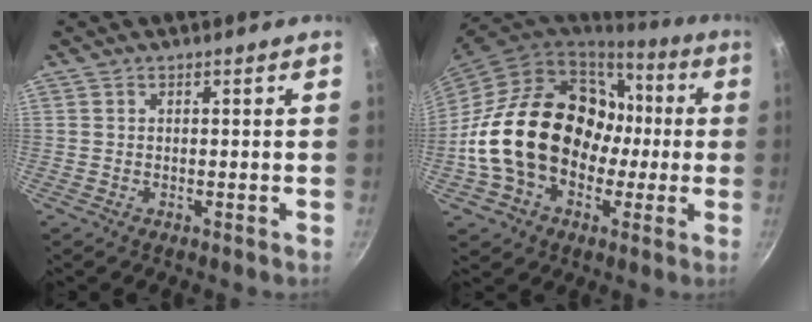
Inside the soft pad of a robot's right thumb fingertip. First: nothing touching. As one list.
[{"total": 23.7, "force": [-1.1, 18.2, 15.2], "torque": [-0.235, 0.058, -0.004]}]